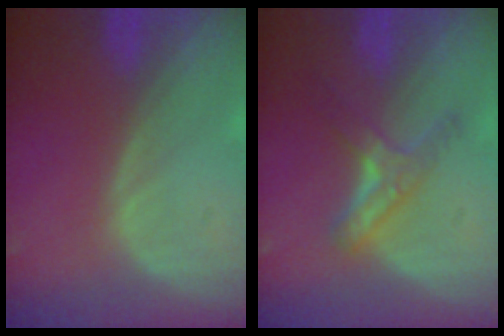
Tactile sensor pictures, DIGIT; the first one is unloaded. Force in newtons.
{"total": 5.4, "press": 5.0, "slide": 2.1}